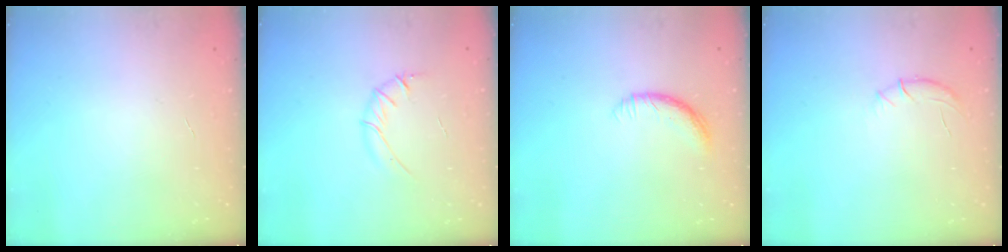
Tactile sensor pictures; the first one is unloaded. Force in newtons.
{"total": 4.1, "press": 3.9, "slide": 1.3}
{"total": 6.8, "press": 6.8, "slide": 0.7}
{"total": 6.4, "press": 6.2, "slide": 1.7}